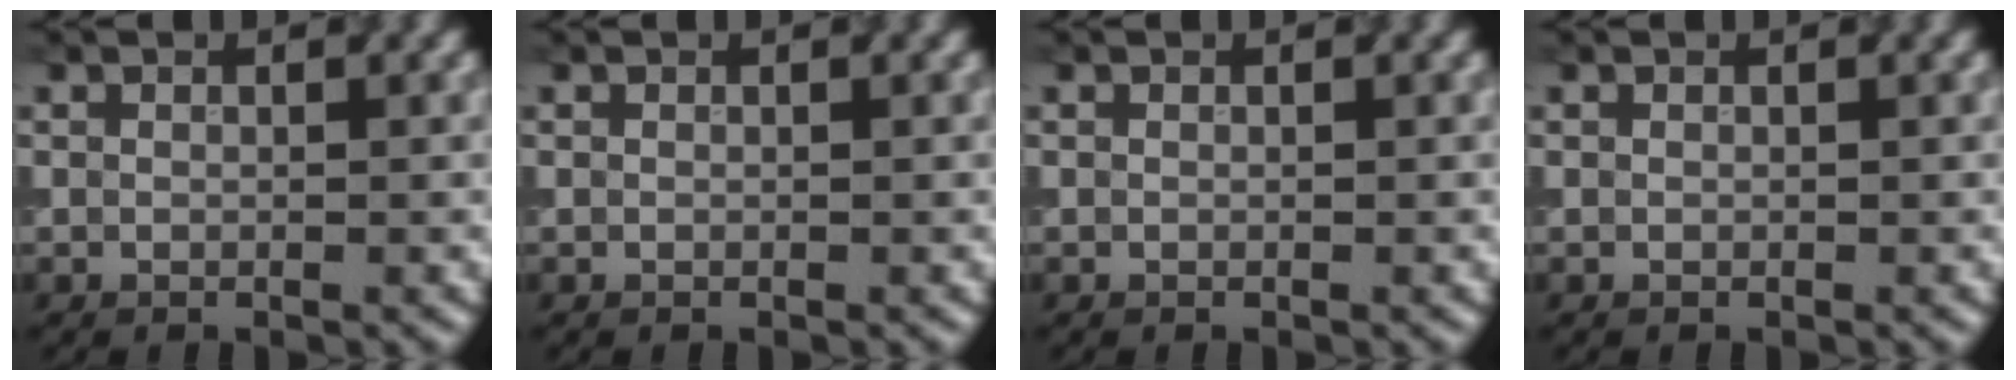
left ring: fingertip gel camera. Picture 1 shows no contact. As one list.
[{"total": 0.0}, {"total": 0.0}, {"total": 0.0}]